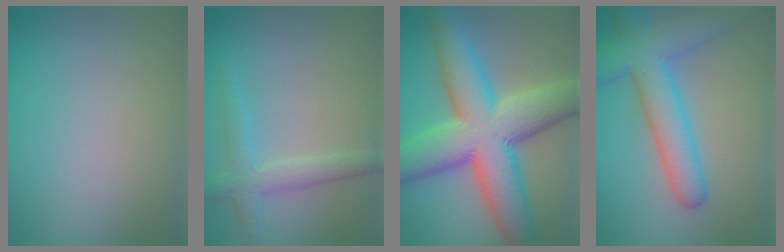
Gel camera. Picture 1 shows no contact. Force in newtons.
{"total": 2.8, "press": 2.8, "slide": 0.1}
{"total": 12.5, "press": 12.5, "slide": 0.5}
{"total": 5.5, "press": 5.5, "slide": 0.3}